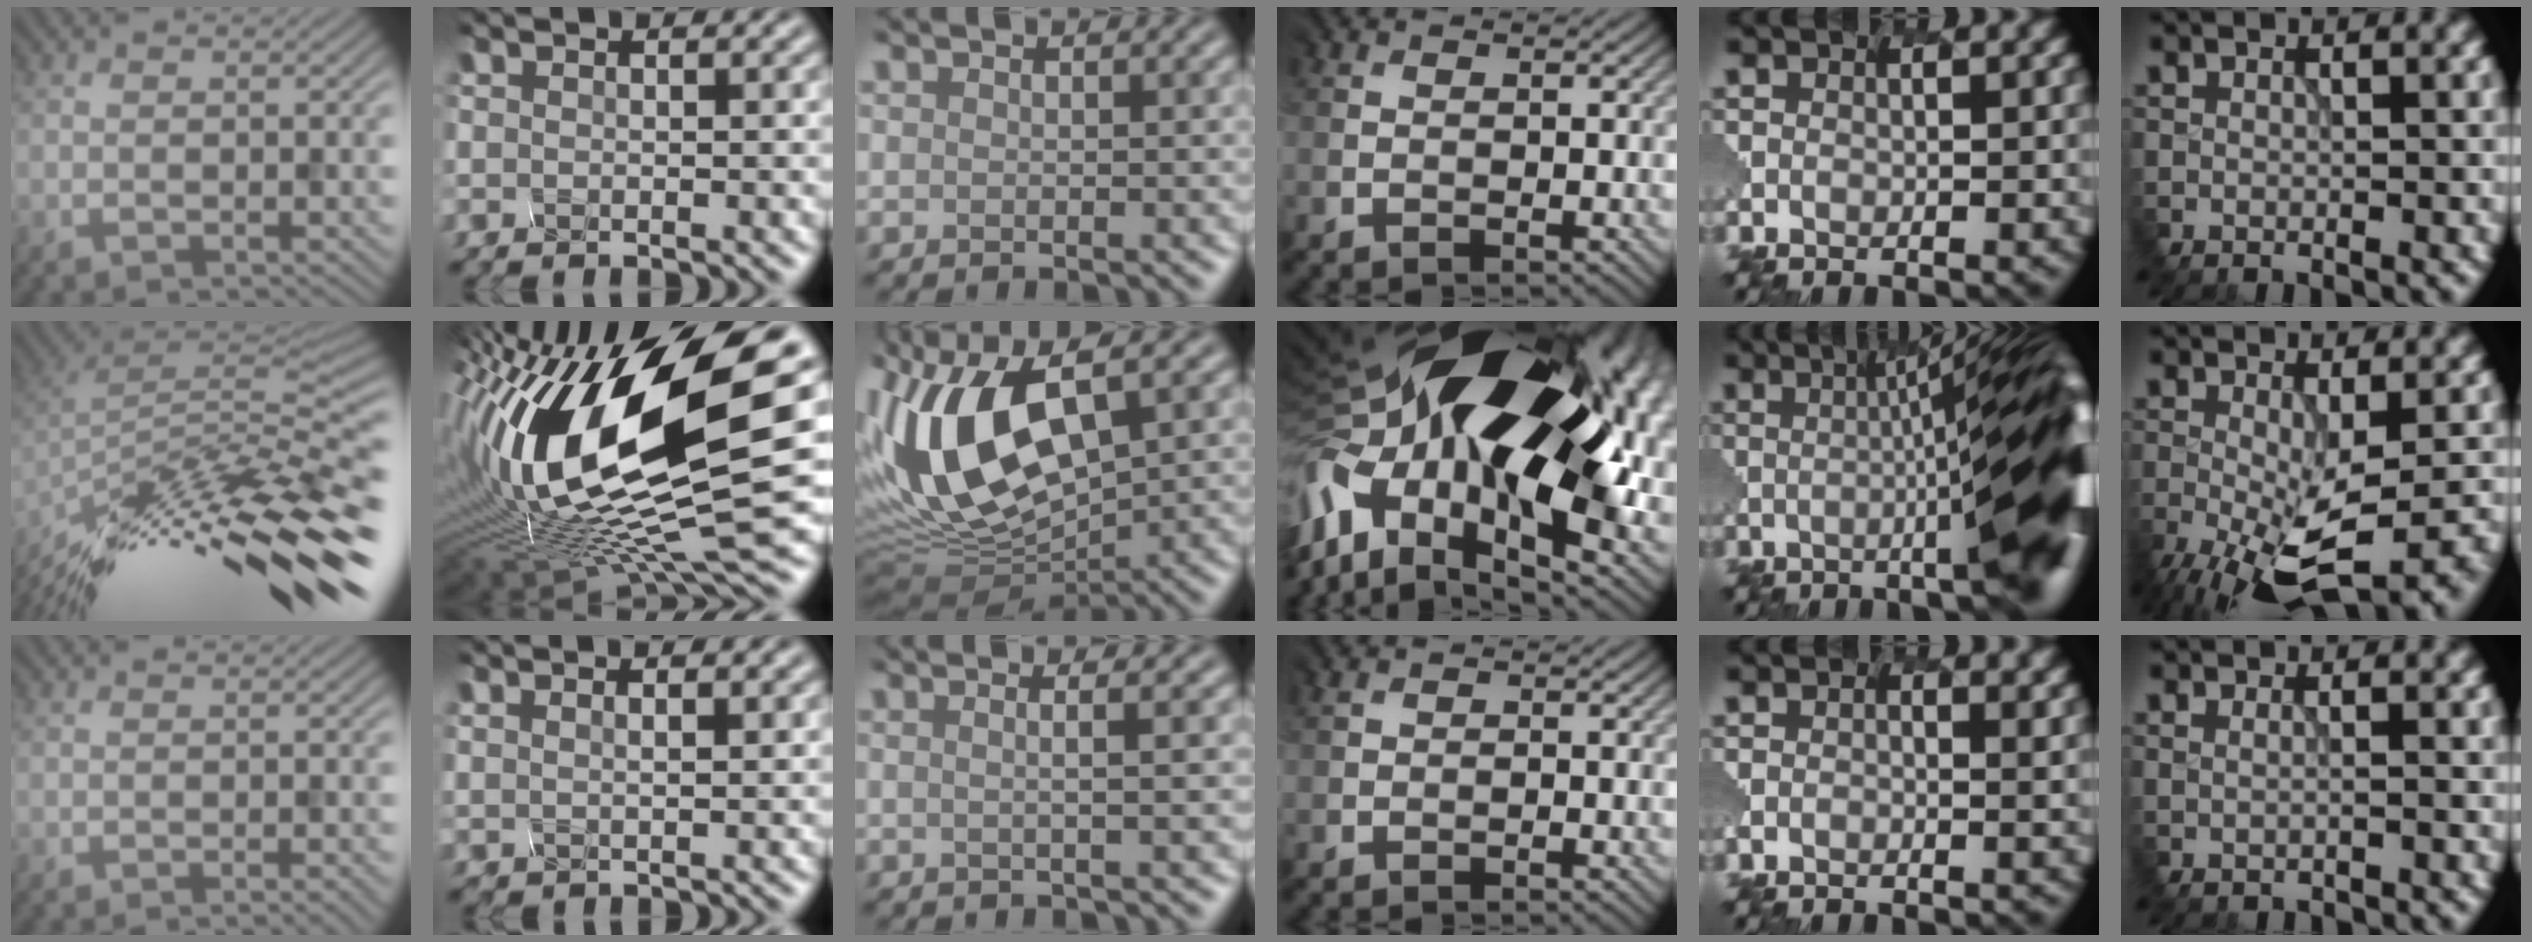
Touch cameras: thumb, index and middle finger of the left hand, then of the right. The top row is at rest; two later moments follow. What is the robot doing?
{"motion": "disassemble", "object": "hinged tin"}